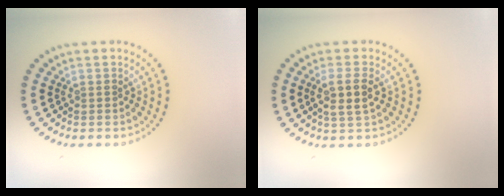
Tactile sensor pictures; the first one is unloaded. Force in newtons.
{"total": 2.7, "press": 2.5, "slide": 1.1}